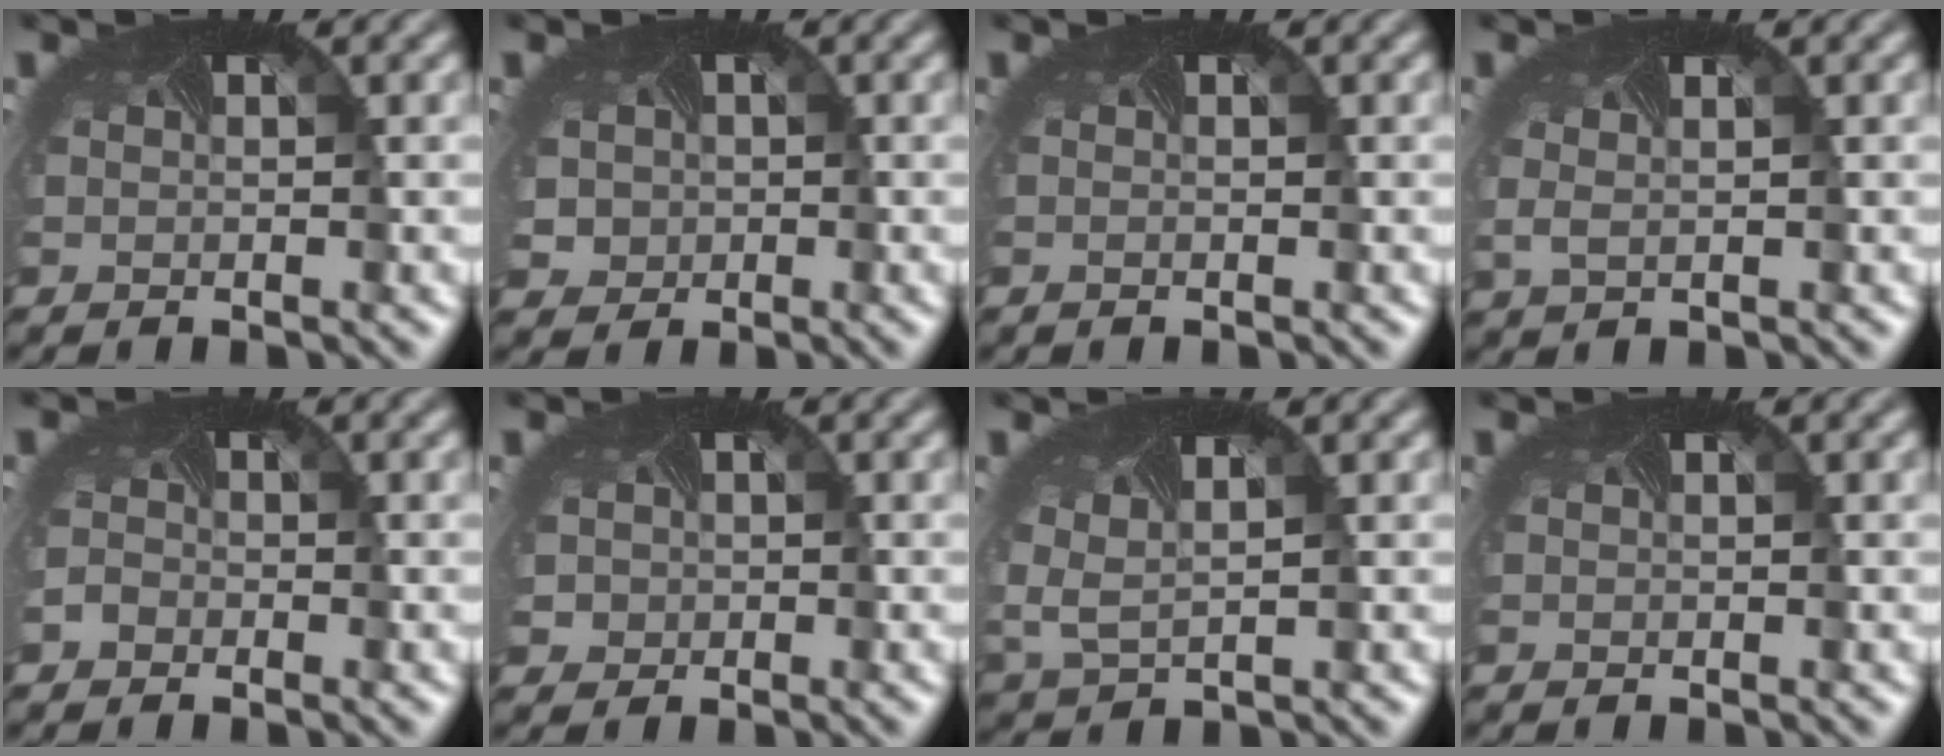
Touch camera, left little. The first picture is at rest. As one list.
[{"total": 3.7, "force": [-0.1, 3.4, 1.5], "torque": [-0.039, 0.001, -0.005]}, {"total": 0.0}, {"total": 1.0, "force": [0.2, 0.6, 0.8], "torque": [-0.026, 0.002, 0.011]}, {"total": 1.3, "force": [-0.6, 1.1, 0.1], "torque": [0.001, -0.003, -0.013]}, {"total": 2.7, "force": [0.2, 2.5, 0.9], "torque": [-0.028, 0.003, -0.001]}, {"total": 2.7, "force": [0.5, 1.5, 2.1], "torque": [-0.064, -0.009, 0.017]}, {"total": 0.0}]